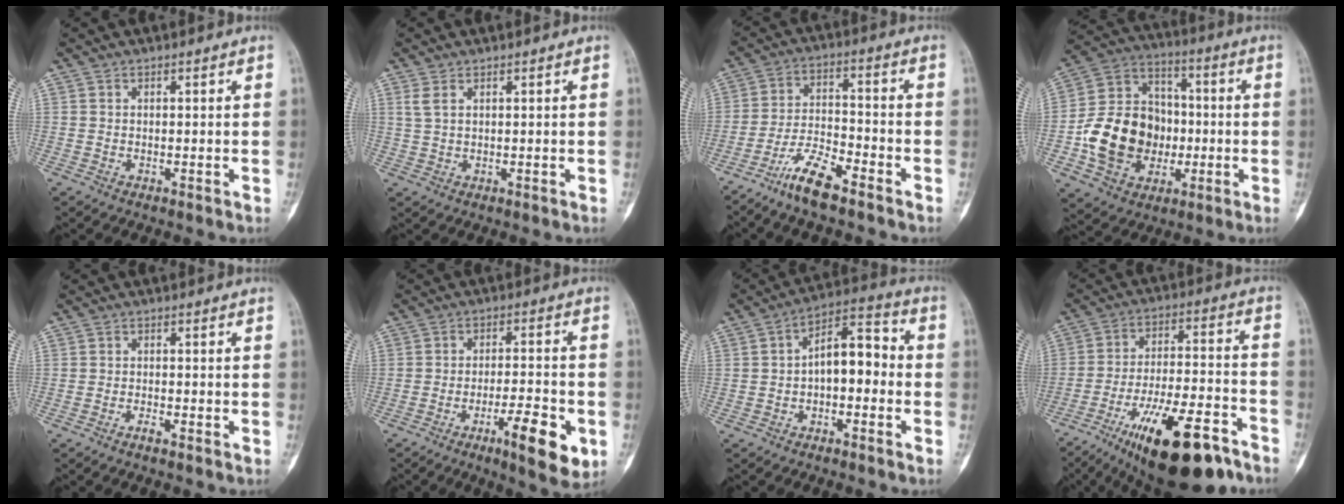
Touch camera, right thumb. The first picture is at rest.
{"total": 2.0, "force": [1.0, 0.8, 1.6], "torque": [-0.040, 0.005, 0.030]}
{"total": 8.8, "force": [-6.5, 2.1, 5.6], "torque": [-0.114, 0.038, -0.128]}
{"total": 18.1, "force": [-3.1, 14.5, 10.3], "torque": [-0.148, 0.036, -0.050]}
{"total": 1.3, "force": [-1.0, 0.2, 0.8], "torque": [-0.019, 0.005, -0.021]}
{"total": 10.8, "force": [-4.6, 2.7, 9.4], "torque": [-0.138, 0.016, -0.067]}
{"total": 9.5, "force": [-1.3, 5.2, 7.8], "torque": [-0.099, 0.044, -0.035]}
{"total": 22.1, "force": [-13.7, 7.0, 15.9], "torque": [-0.236, 0.068, -0.217]}